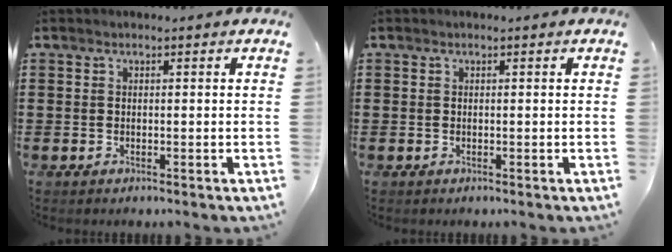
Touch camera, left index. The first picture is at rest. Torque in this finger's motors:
{"motor_torque": [-0.22, 0.12, 0.00, -0.01]}